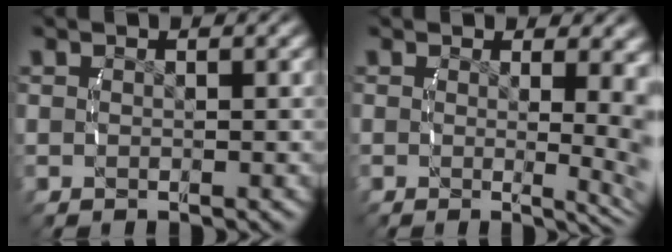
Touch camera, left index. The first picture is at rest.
{"total": 4.4, "force": [0.0, 1.0, 4.3], "torque": [-0.041, -0.015, -0.003]}